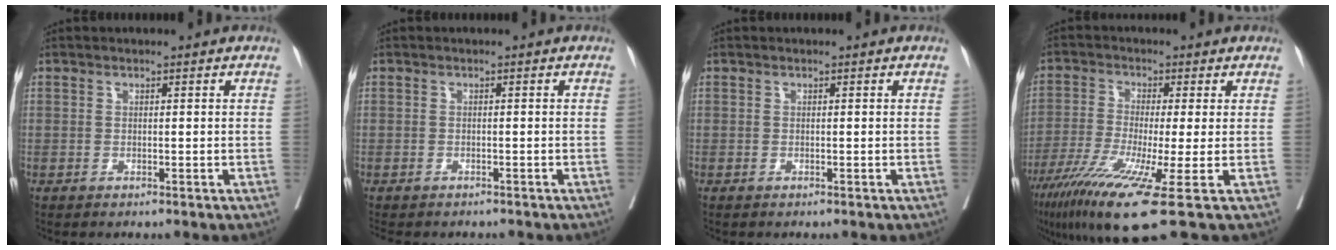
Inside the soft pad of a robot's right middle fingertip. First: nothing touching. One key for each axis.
{"total": 7.8, "fx": -6.8, "fy": 2.7, "fz": 2.8, "tx": -0.052, "ty": -0.008, "tz": -0.087}
{"total": 0.7, "fx": -0.5, "fy": -0.2, "fz": 0.5, "tx": -0.001, "ty": 0.002, "tz": -0.001}
{"total": 12.2, "fx": -6.6, "fy": -0.7, "fz": 10.3, "tx": -0.192, "ty": -0.040, "tz": -0.111}